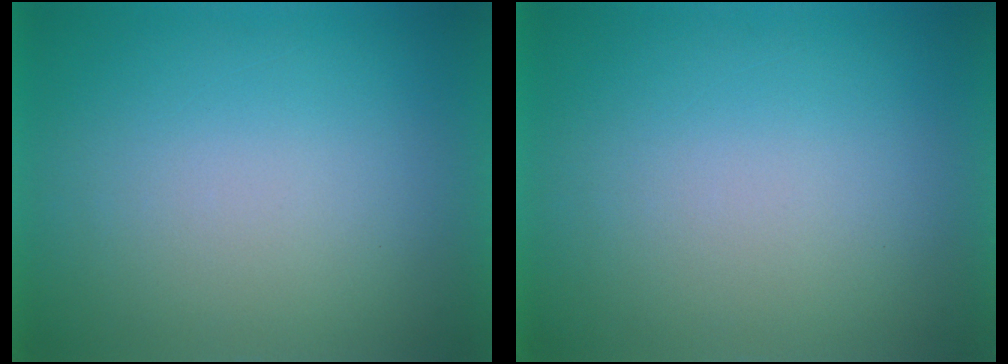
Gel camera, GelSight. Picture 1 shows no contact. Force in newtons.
{"total": 0.0}